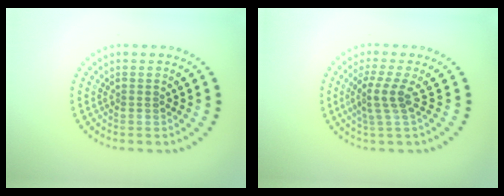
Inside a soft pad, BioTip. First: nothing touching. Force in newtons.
{"total": 2.5, "press": 2.0, "slide": 1.5}